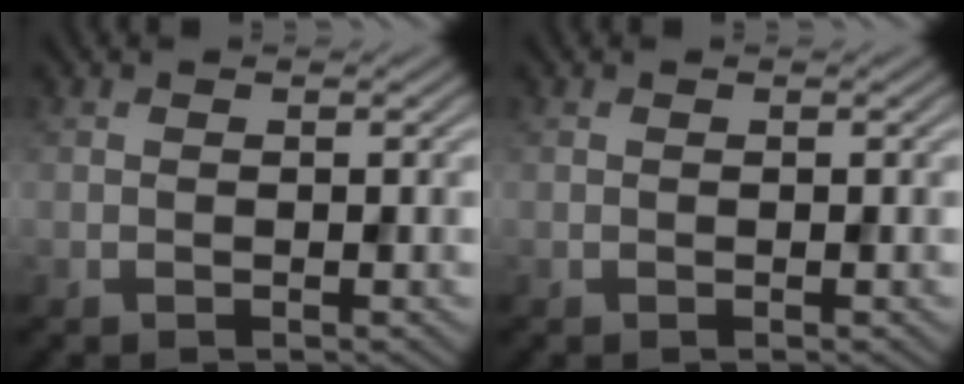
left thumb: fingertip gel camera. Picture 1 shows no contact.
{"total": 0.0}